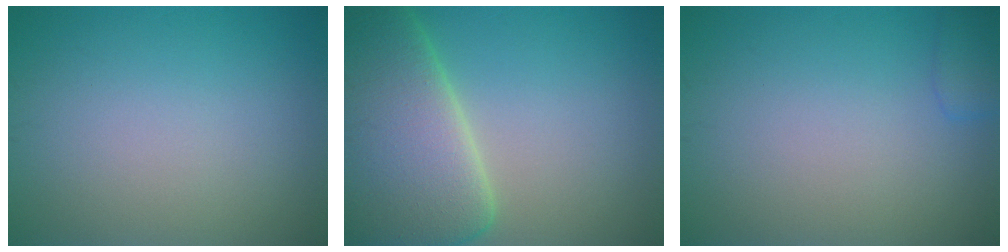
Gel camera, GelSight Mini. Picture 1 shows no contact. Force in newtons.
{"total": 12.2, "press": 12.1, "slide": 0.8}
{"total": 1.5, "press": 1.5, "slide": 0.1}